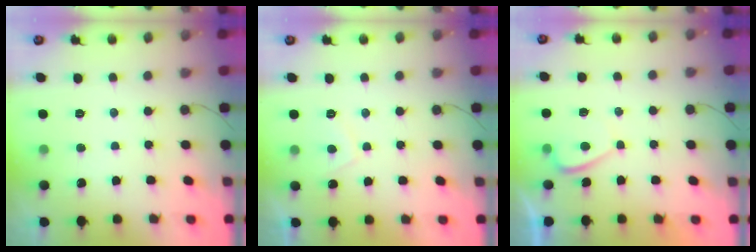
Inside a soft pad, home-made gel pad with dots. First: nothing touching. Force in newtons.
{"total": 3.7, "press": 3.6, "slide": 0.8}
{"total": 2.1, "press": 2.0, "slide": 0.7}